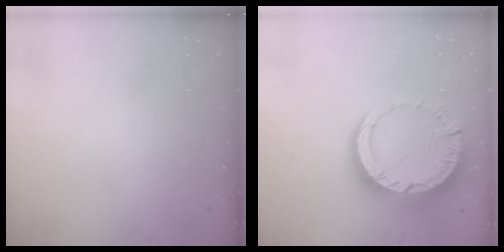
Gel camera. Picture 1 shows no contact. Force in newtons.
{"total": 13.4, "press": 13.3, "slide": 1.4}